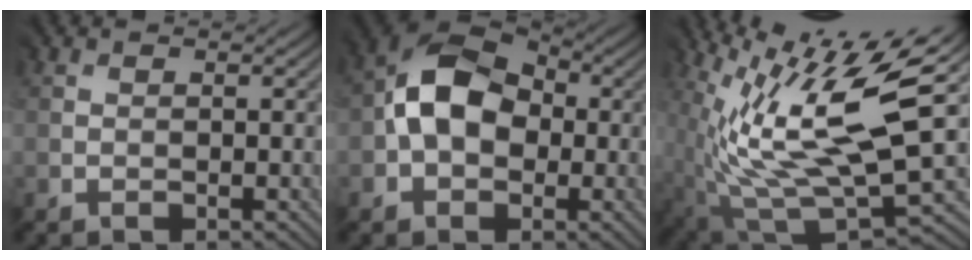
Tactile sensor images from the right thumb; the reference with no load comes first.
{"total": 9.9, "force": [0.4, 7.4, 6.6], "torque": [-0.118, 0.019, -0.008]}
{"total": 12.9, "force": [2.5, 3.8, 12.1], "torque": [-0.236, 0.000, 0.051]}